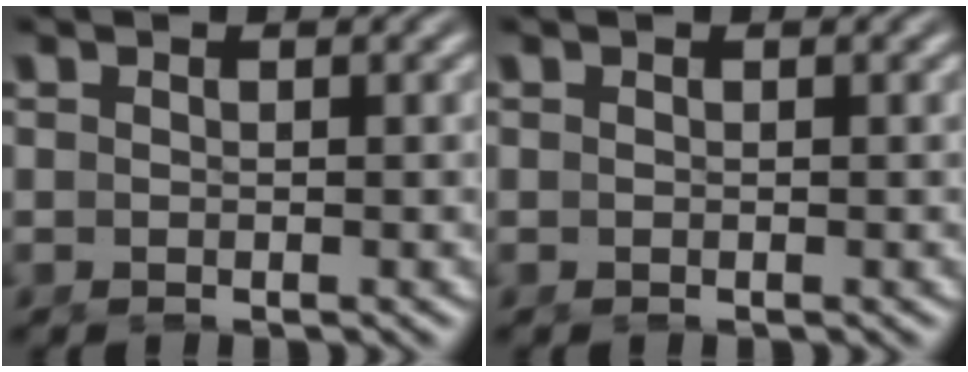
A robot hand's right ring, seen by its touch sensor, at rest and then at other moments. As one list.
[{"total": 0.0}]